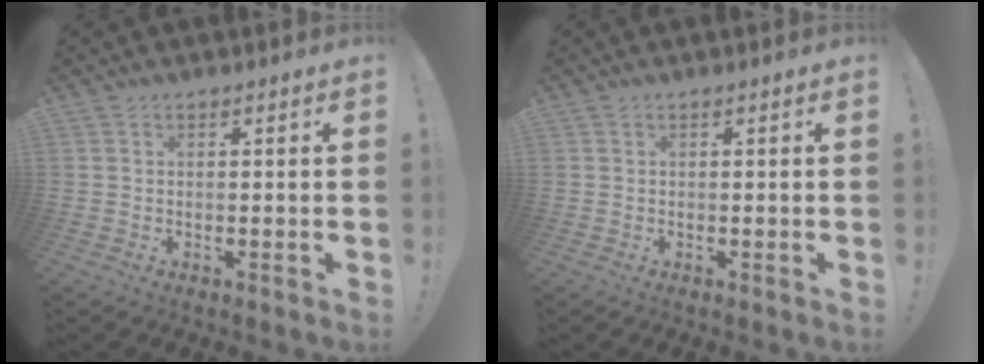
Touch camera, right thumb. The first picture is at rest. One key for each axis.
{"total": 0.0}